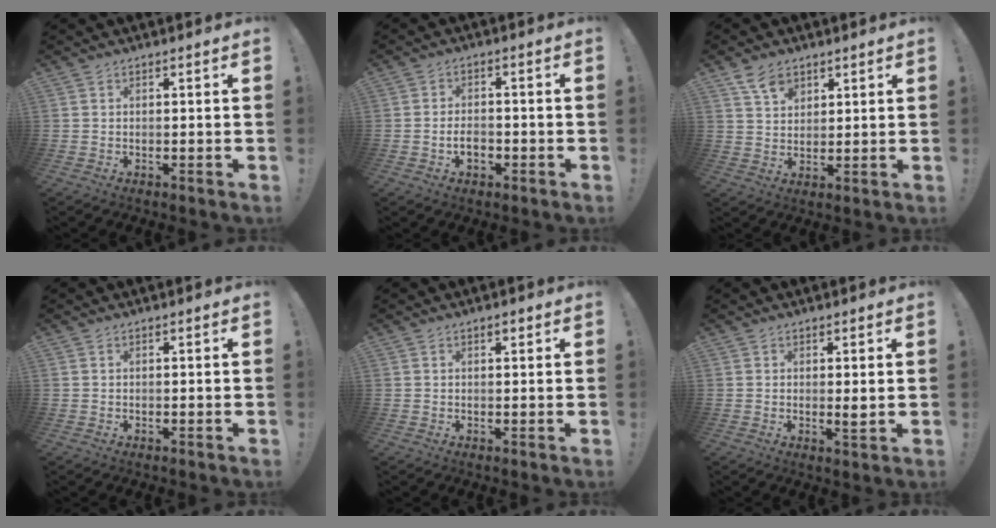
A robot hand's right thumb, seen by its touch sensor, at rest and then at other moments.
{"total": 4.5, "force": [-1.9, 2.8, 3.0], "torque": [-0.049, 0.008, -0.035]}
{"total": 6.4, "force": [4.2, 4.1, 2.7], "torque": [-0.033, -0.018, 0.076]}
{"total": 0.0}
{"total": 1.0, "force": [0.7, 0.5, 0.6], "torque": [-0.006, -0.002, 0.012]}
{"total": 2.6, "force": [0.6, 0.5, 2.5], "torque": [-0.020, -0.013, 0.005]}